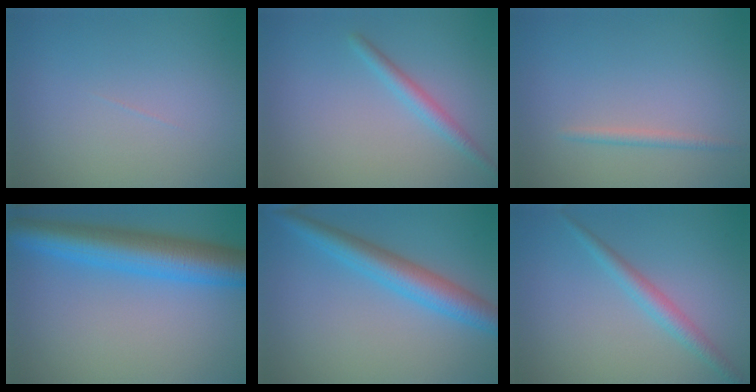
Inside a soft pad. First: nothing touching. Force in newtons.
{"total": 1.8, "press": 1.8, "slide": 0.0}
{"total": 1.1, "press": 1.1, "slide": 0.0}
{"total": 7.8, "press": 7.8, "slide": 0.1}
{"total": 4.9, "press": 4.9, "slide": 0.1}
{"total": 2.2, "press": 2.2, "slide": 0.1}